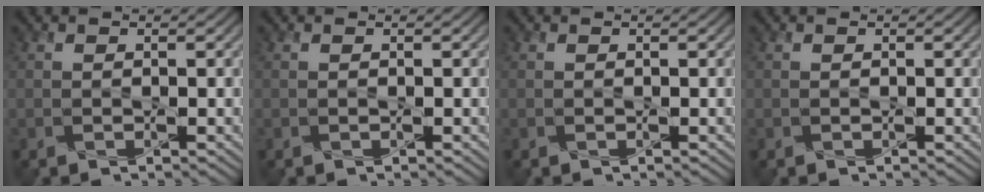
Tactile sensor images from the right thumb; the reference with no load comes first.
{"total": 0.0}
{"total": 0.0}
{"total": 0.0}